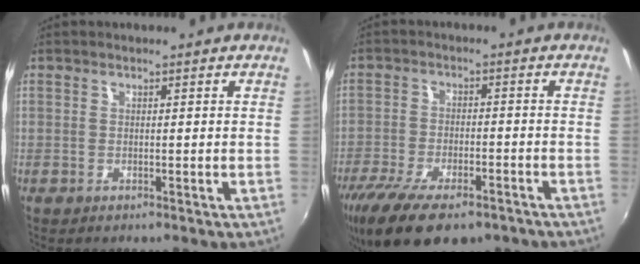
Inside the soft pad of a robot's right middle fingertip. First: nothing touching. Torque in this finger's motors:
{"motor_torque": [1.42, -0.72, 0.34, 0.21]}